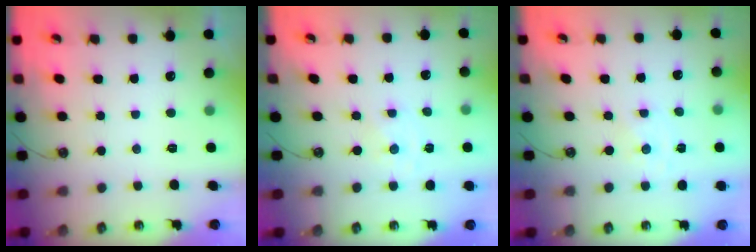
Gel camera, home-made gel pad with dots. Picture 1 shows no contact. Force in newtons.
{"total": 0.0}
{"total": 0.0}